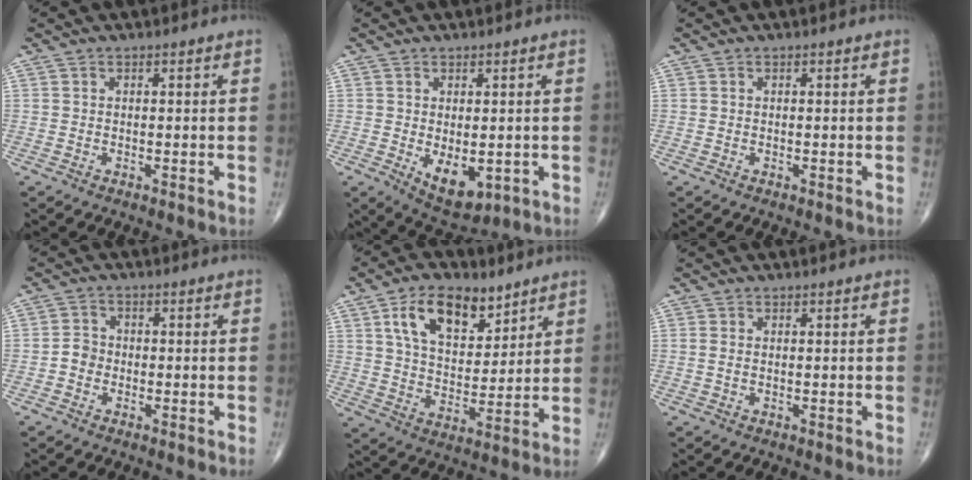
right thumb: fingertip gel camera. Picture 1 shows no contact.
{"total": 7.7, "force": [-1.5, 4.2, 6.3], "torque": [-0.082, -0.010, -0.005]}
{"total": 0.0}
{"total": 2.7, "force": [-0.9, 2.3, 1.0], "torque": [-0.006, 0.010, -0.024]}
{"total": 13.6, "force": [7.3, 7.6, 8.6], "torque": [-0.116, -0.036, 0.134]}
{"total": 0.8, "force": [0.0, 0.4, 0.7], "torque": [-0.018, 0.001, 0.002]}